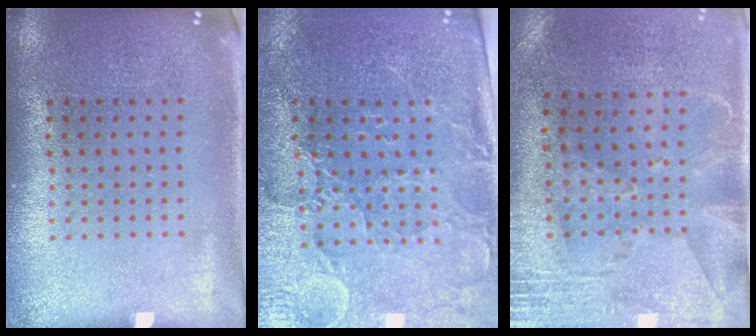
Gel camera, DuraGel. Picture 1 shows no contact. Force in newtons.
{"total": 3.6, "press": 3.3, "slide": 1.4}
{"total": 2.7, "press": 2.3, "slide": 1.5}